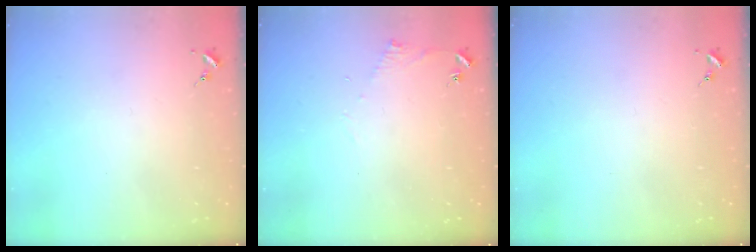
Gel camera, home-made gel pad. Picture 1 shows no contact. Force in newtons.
{"total": 5.1, "press": 5.1, "slide": 0.5}
{"total": 0.0}